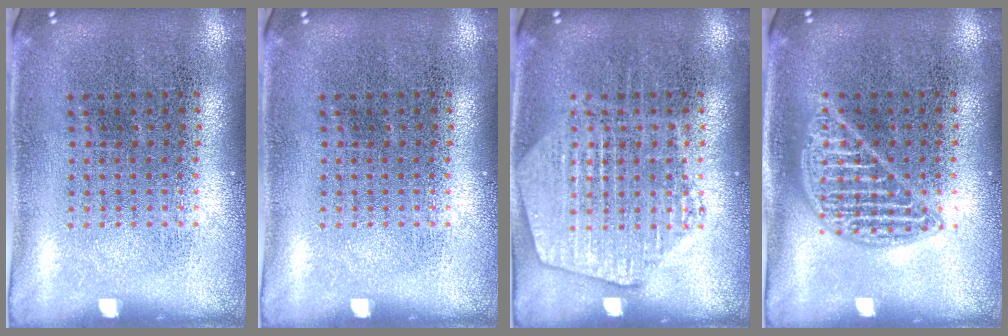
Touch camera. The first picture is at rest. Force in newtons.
{"total": 0.0}
{"total": 2.4, "press": 2.4, "slide": 0.3}
{"total": 1.3, "press": 1.3, "slide": 0.1}